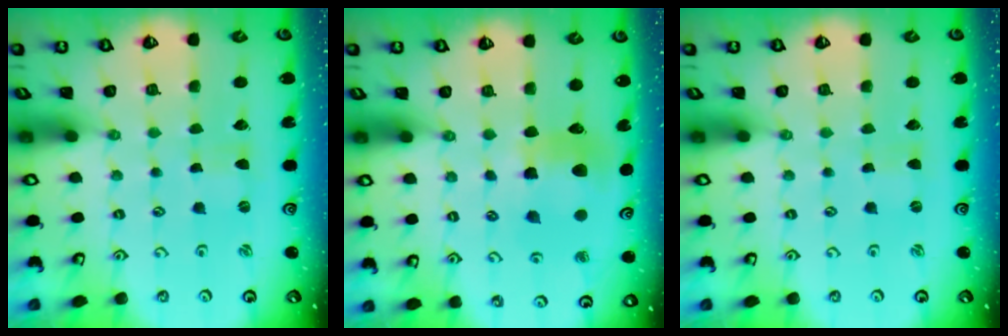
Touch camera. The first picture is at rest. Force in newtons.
{"total": 10.3, "press": 10.2, "slide": 1.4}
{"total": 0.0}